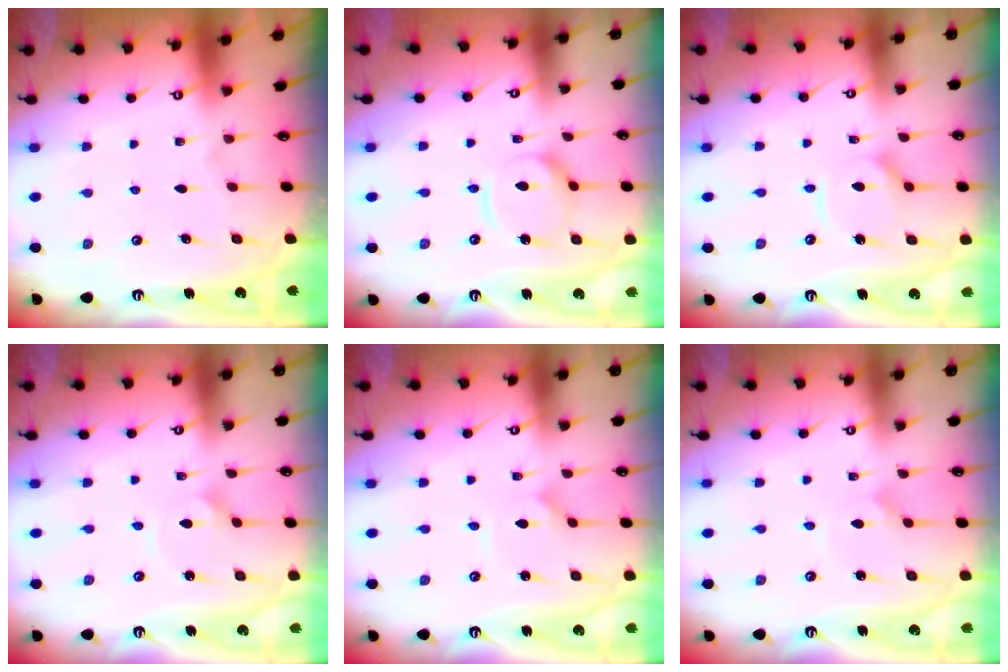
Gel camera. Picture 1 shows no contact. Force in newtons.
{"total": 10.3, "press": 10.3, "slide": 1.1}
{"total": 7.9, "press": 7.8, "slide": 0.8}
{"total": 2.1, "press": 2.1, "slide": 0.1}
{"total": 1.0, "press": 1.0, "slide": 0.1}
{"total": 2.2, "press": 2.2, "slide": 0.2}